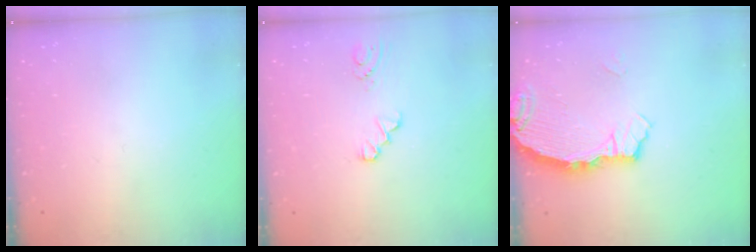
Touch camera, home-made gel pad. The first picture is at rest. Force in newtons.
{"total": 0.7, "press": 0.7, "slide": 0.1}
{"total": 3.3, "press": 3.3, "slide": 0.4}